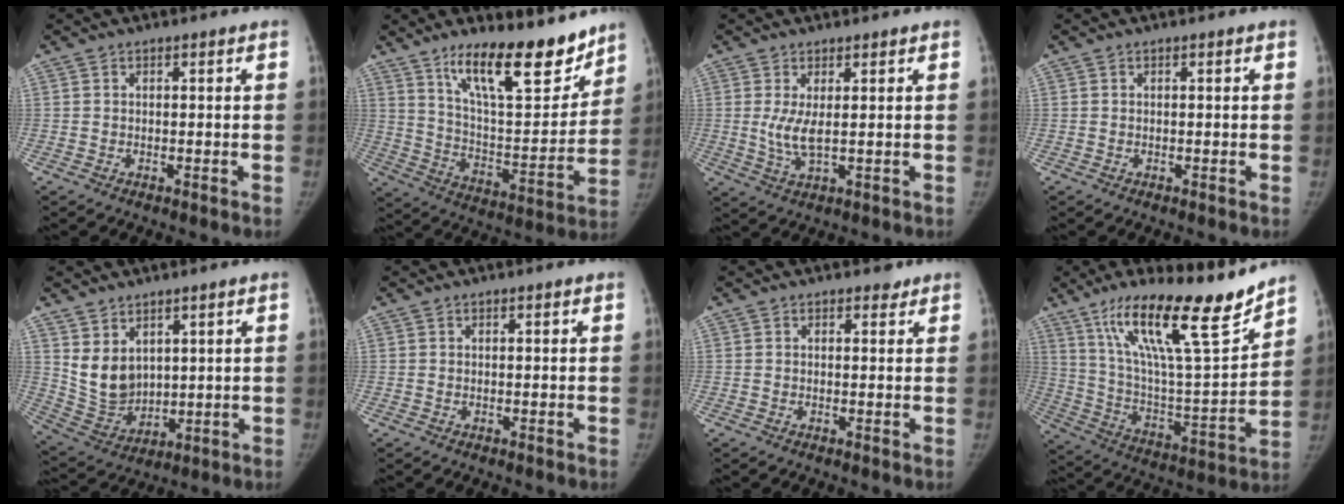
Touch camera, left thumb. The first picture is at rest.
{"total": 20.3, "force": [14.4, 6.4, 12.8], "torque": [-0.154, -0.093, 0.241]}
{"total": 4.2, "force": [0.5, 1.0, 4.0], "torque": [-0.091, -0.014, 0.014]}
{"total": 0.0}
{"total": 8.7, "force": [3.6, 6.2, 5.0], "torque": [-0.067, -0.028, 0.095]}
{"total": 0.0}
{"total": 1.2, "force": [0.9, 0.8, 0.2], "torque": [0.008, -0.006, 0.007]}
{"total": 24.4, "force": [17.0, 4.5, 17.0], "torque": [-0.260, -0.074, 0.296]}